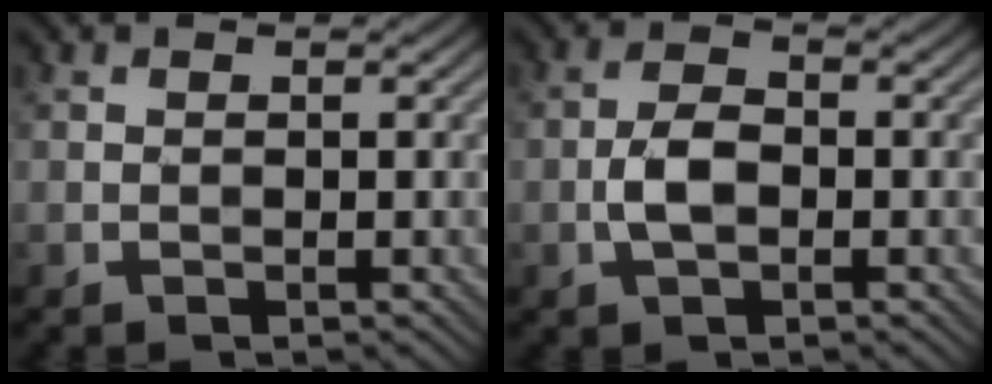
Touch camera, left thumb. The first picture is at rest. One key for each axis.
{"total": 3.6, "fx": -0.8, "fy": 2.0, "fz": 2.9, "tx": -0.070, "ty": 0.003, "tz": -0.017}